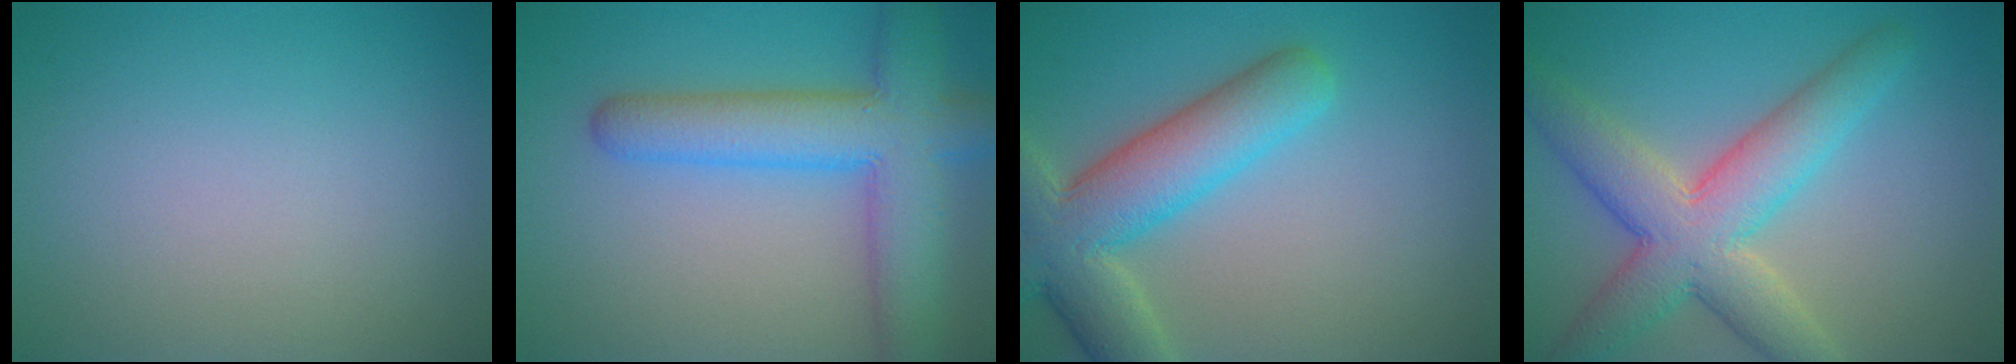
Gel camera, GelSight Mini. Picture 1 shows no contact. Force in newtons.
{"total": 7.7, "press": 7.7, "slide": 0.5}
{"total": 8.2, "press": 8.2, "slide": 0.6}
{"total": 7.8, "press": 7.8, "slide": 0.4}